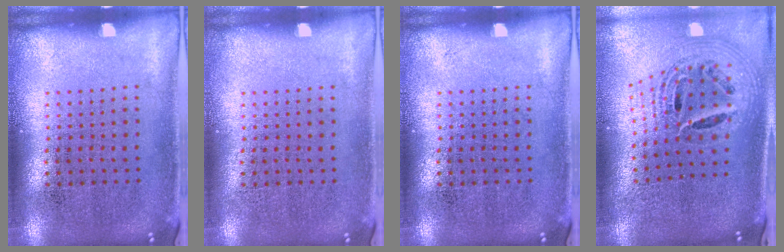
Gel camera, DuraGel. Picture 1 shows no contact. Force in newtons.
{"total": 0.0}
{"total": 0.0}
{"total": 1.9, "press": 1.4, "slide": 1.2}